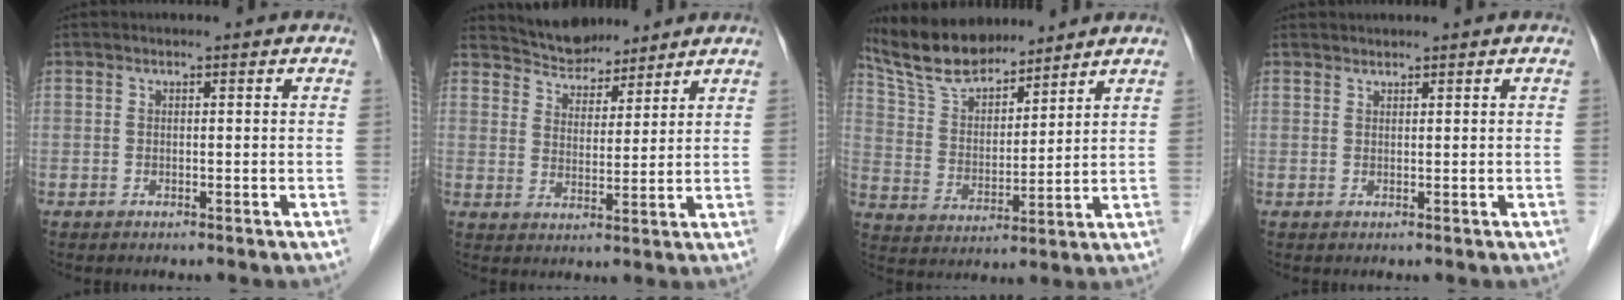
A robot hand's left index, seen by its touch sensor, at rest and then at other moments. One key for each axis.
{"total": 6.7, "fx": 6.3, "fy": 2.1, "fz": 0.8, "tx": -0.018, "ty": 0.016, "tz": 0.115}
{"total": 11.4, "fx": 10.5, "fy": 2.7, "fz": 3.4, "tx": -0.077, "ty": 0.021, "tz": 0.202}
{"total": 0.6, "fx": 0.6, "fy": 0.0, "fz": -0.1, "tx": -0.003, "ty": 0.006, "tz": 0.011}